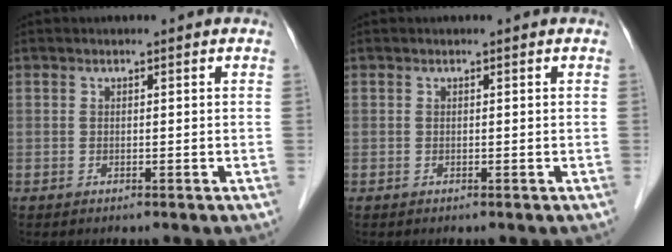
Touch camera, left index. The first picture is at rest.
{"total": 0.0}